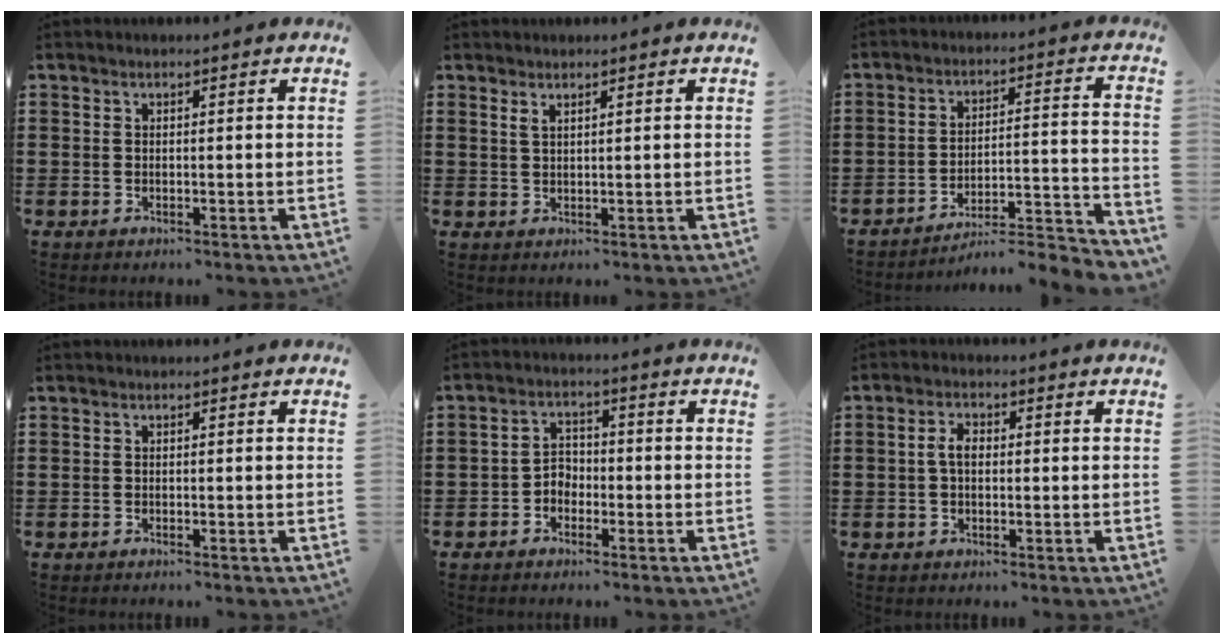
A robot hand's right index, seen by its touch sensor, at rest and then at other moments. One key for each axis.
{"total": 1.2, "fx": 0.9, "fy": 0.3, "fz": 0.6, "tx": -0.014, "ty": 0.002, "tz": 0.017}
{"total": 4.1, "fx": -3.8, "fy": -0.1, "fz": 1.7, "tx": -0.035, "ty": -0.023, "tz": -0.082}
{"total": 0.0}
{"total": 2.6, "fx": -1.8, "fy": 1.7, "fz": 0.7, "tx": -0.019, "ty": 0.009, "tz": -0.041}
{"total": 2.9, "fx": 0.0, "fy": 1.6, "fz": 2.4, "tx": -0.056, "ty": 0.004, "tz": -0.003}